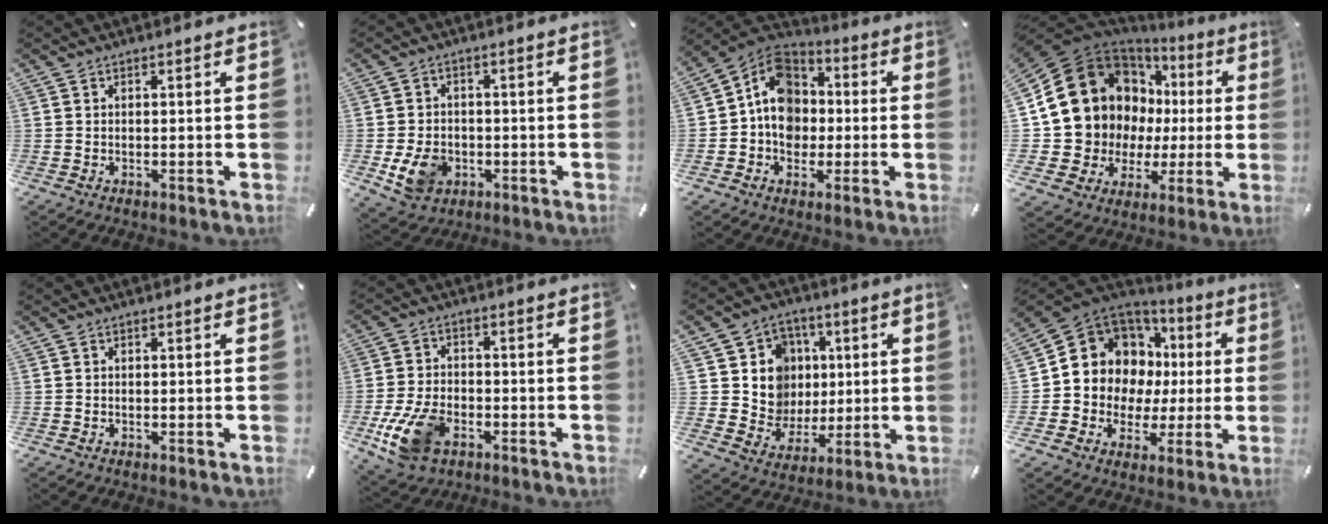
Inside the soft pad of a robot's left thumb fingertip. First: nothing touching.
{"total": 8.1, "force": [-2.0, 6.6, 4.2], "torque": [-0.085, 0.007, -0.036]}
{"total": 11.6, "force": [-0.7, 10.2, 5.6], "torque": [-0.103, 0.015, -0.014]}
{"total": 18.7, "force": [5.6, 15.6, 8.7], "torque": [-0.162, -0.048, 0.130]}
{"total": 0.0}
{"total": 11.9, "force": [-4.8, 7.4, 7.9], "torque": [-0.173, 0.012, -0.086]}
{"total": 13.0, "force": [2.1, 12.5, 2.7], "torque": [-0.038, -0.018, 0.054]}
{"total": 10.8, "force": [3.1, 10.2, 2.0], "torque": [-0.044, -0.057, 0.072]}